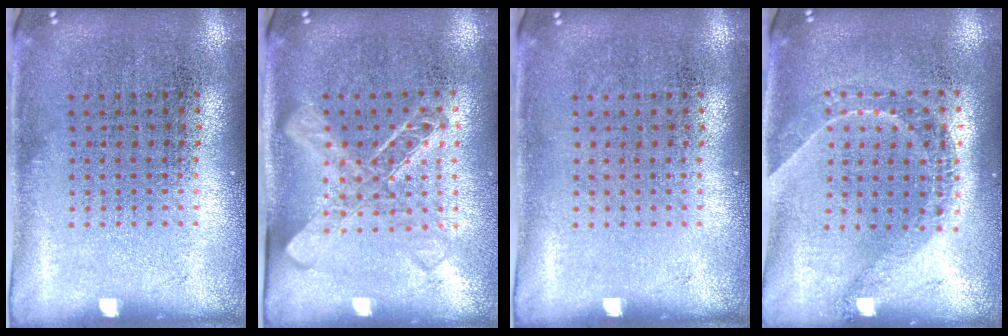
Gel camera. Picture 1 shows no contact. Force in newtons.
{"total": 1.6, "press": 1.5, "slide": 0.7}
{"total": 0.0}
{"total": 1.5, "press": 1.3, "slide": 0.9}